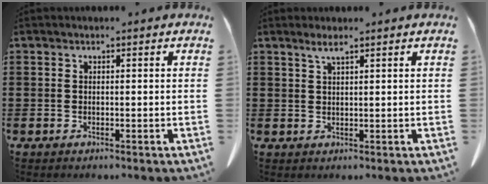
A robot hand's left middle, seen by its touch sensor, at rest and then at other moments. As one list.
[{"total": 2.1, "force": [1.5, 0.1, 1.4], "torque": [-0.031, -0.001, 0.027]}]